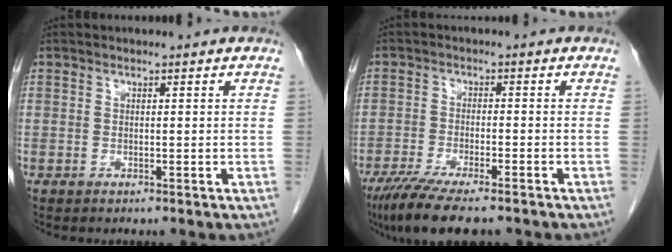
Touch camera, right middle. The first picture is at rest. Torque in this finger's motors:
{"motor_torque": [0.42, -0.35, 0.11, 0.09]}